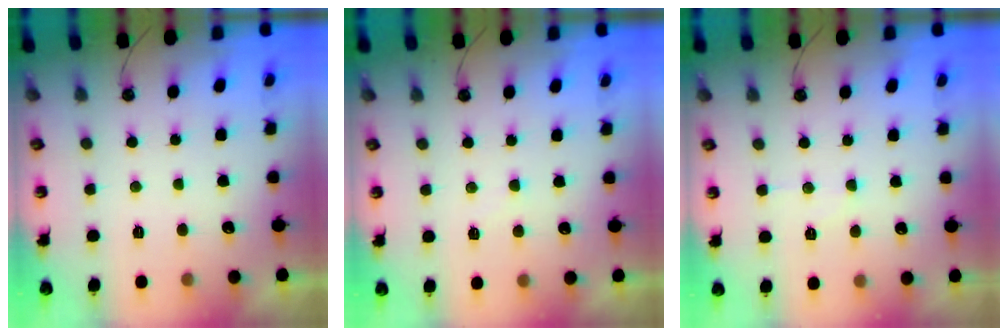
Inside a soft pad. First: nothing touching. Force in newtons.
{"total": 3.7, "press": 3.6, "slide": 0.4}
{"total": 7.1, "press": 7.0, "slide": 0.8}